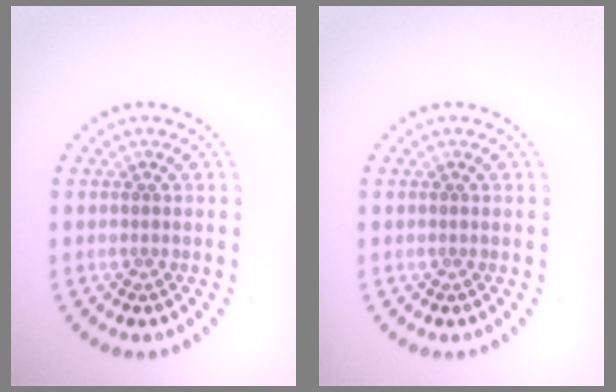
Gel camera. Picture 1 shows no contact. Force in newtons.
{"total": 0.0}